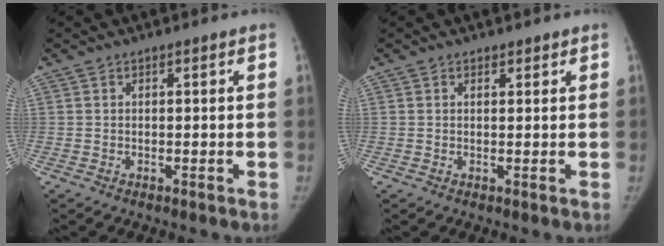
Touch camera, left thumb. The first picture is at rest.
{"total": 0.9, "force": [0.8, 0.5, 0.1], "torque": [0.006, -0.007, 0.007]}